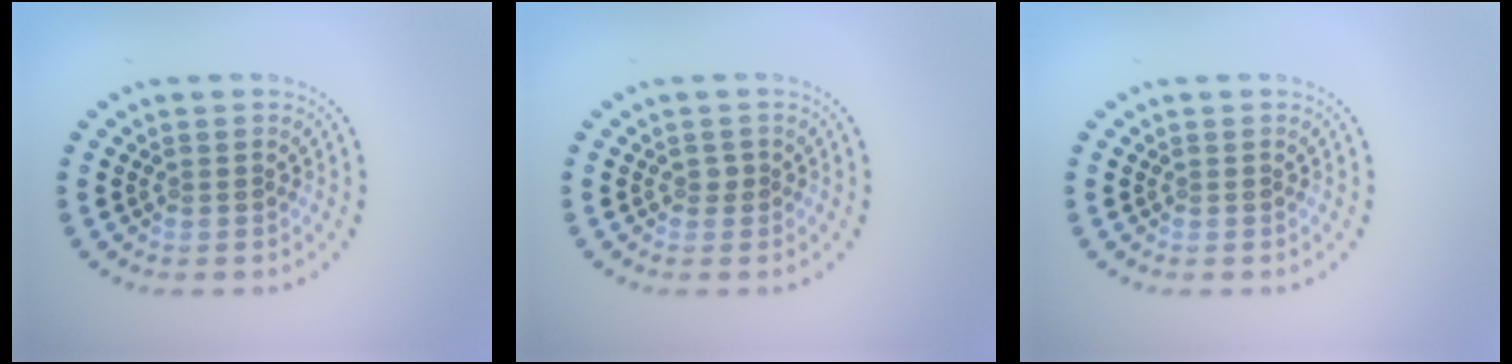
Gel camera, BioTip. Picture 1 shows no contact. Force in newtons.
{"total": 0.6, "press": 0.6, "slide": 0.3}
{"total": 0.0}